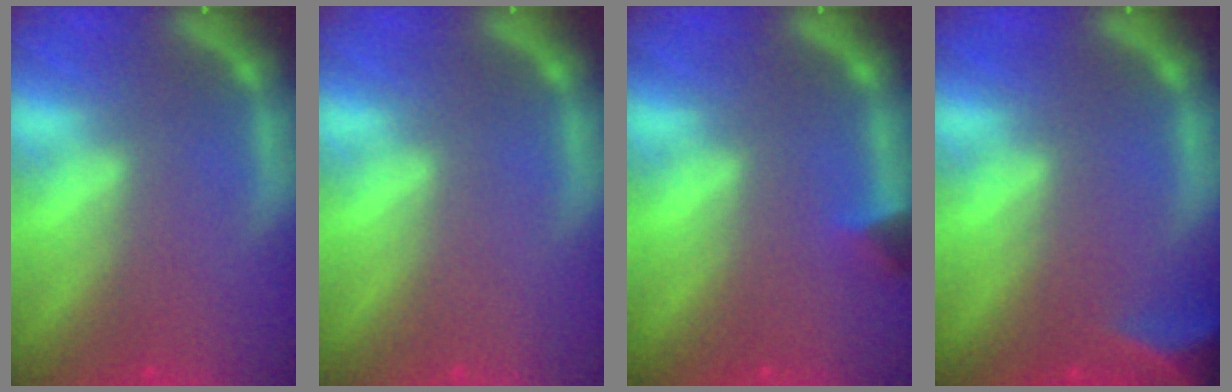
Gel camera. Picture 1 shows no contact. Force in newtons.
{"total": 0.0}
{"total": 1.4}
{"total": 6.0}